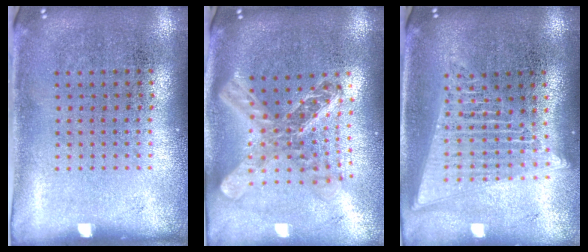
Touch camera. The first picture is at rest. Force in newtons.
{"total": 2.4, "press": 1.9, "slide": 1.4}
{"total": 2.0, "press": 1.8, "slide": 1.0}